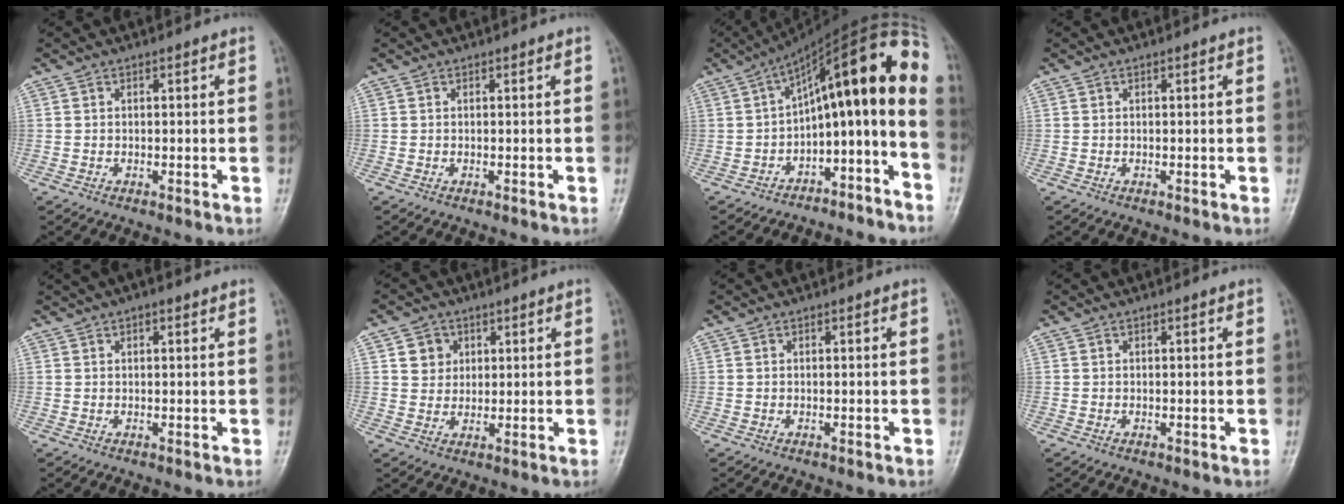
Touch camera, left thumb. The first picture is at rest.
{"total": 0.0}
{"total": 19.6, "force": [-5.6, 7.2, 17.4], "torque": [-0.212, 0.143, -0.076]}
{"total": 0.0}
{"total": 2.8, "force": [1.4, 1.1, 2.2], "torque": [-0.036, 0.013, 0.020]}
{"total": 4.7, "force": [1.8, 4.1, 1.2], "torque": [0.004, -0.006, 0.031]}
{"total": 0.0}
{"total": 0.0}